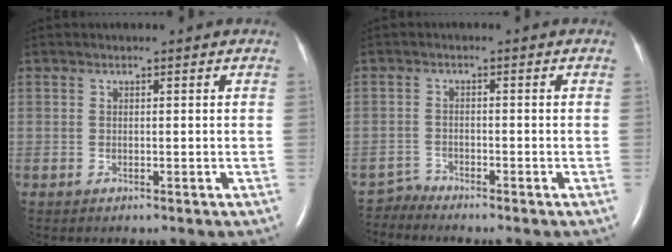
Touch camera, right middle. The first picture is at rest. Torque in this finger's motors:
{"motor_torque": [-0.48, 0.09, -0.10, -0.02]}